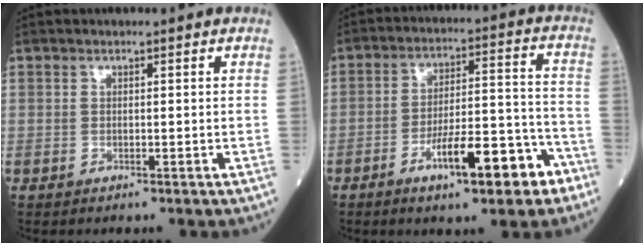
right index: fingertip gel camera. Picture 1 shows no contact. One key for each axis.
{"total": 12.7, "fx": -6.9, "fy": 3.0, "fz": 10.2, "tx": -0.156, "ty": 0.022, "tz": -0.101}